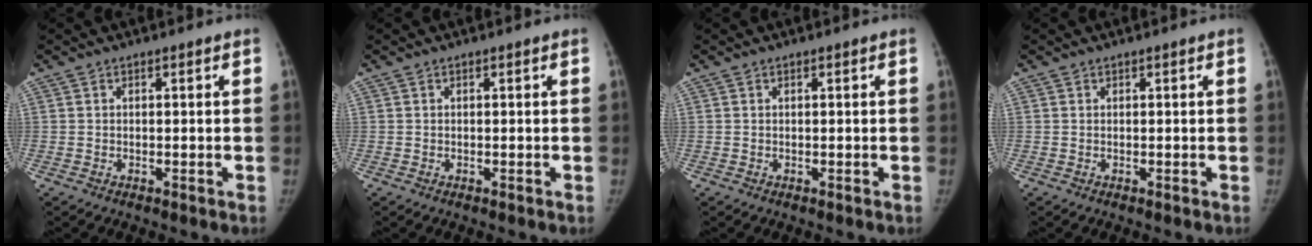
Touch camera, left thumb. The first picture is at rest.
{"total": 0.0}
{"total": 0.0}
{"total": 0.0}